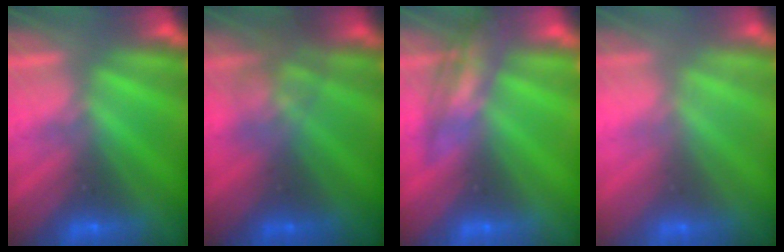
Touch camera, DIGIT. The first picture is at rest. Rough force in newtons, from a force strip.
{"total": 2.5}
{"total": 2.3}
{"total": 2.5}